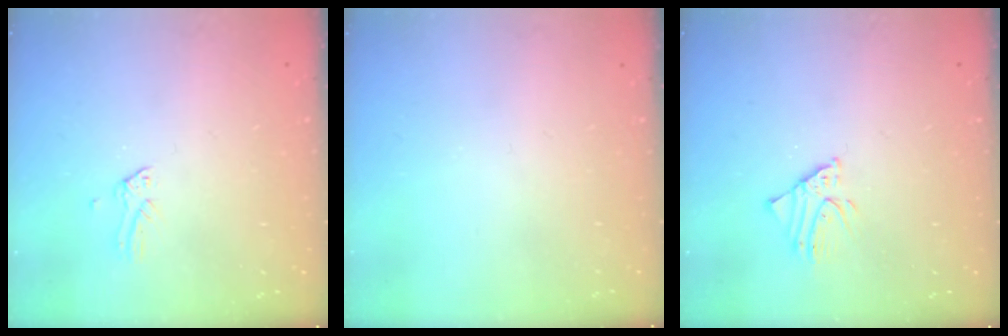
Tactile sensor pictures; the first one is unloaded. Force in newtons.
{"total": 0.0}
{"total": 1.7, "press": 1.7, "slide": 0.0}